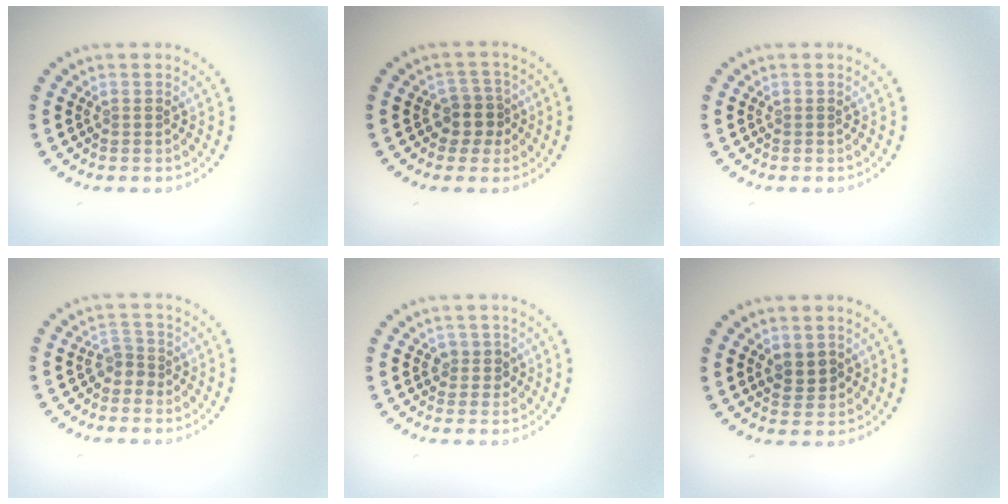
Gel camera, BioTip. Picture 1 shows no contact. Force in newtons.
{"total": 2.5, "press": 2.1, "slide": 1.3}
{"total": 0.0}
{"total": 1.7, "press": 1.1, "slide": 1.2}
{"total": 1.5, "press": 1.3, "slide": 0.8}
{"total": 1.6, "press": 1.6, "slide": 0.5}